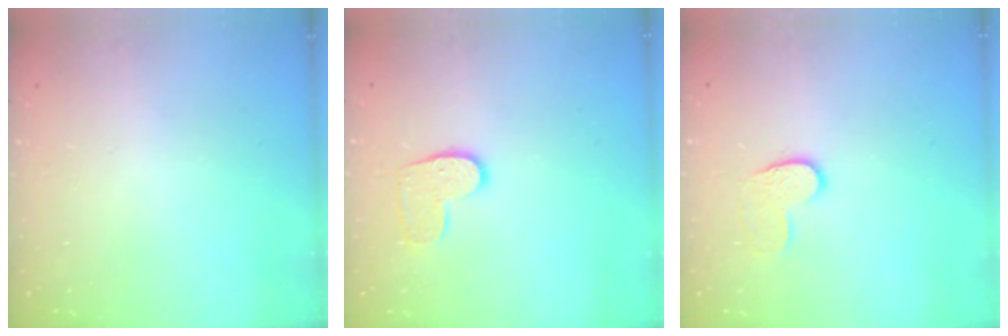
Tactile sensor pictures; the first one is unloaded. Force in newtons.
{"total": 8.3, "press": 8.3, "slide": 0.3}
{"total": 6.9, "press": 6.8, "slide": 0.6}